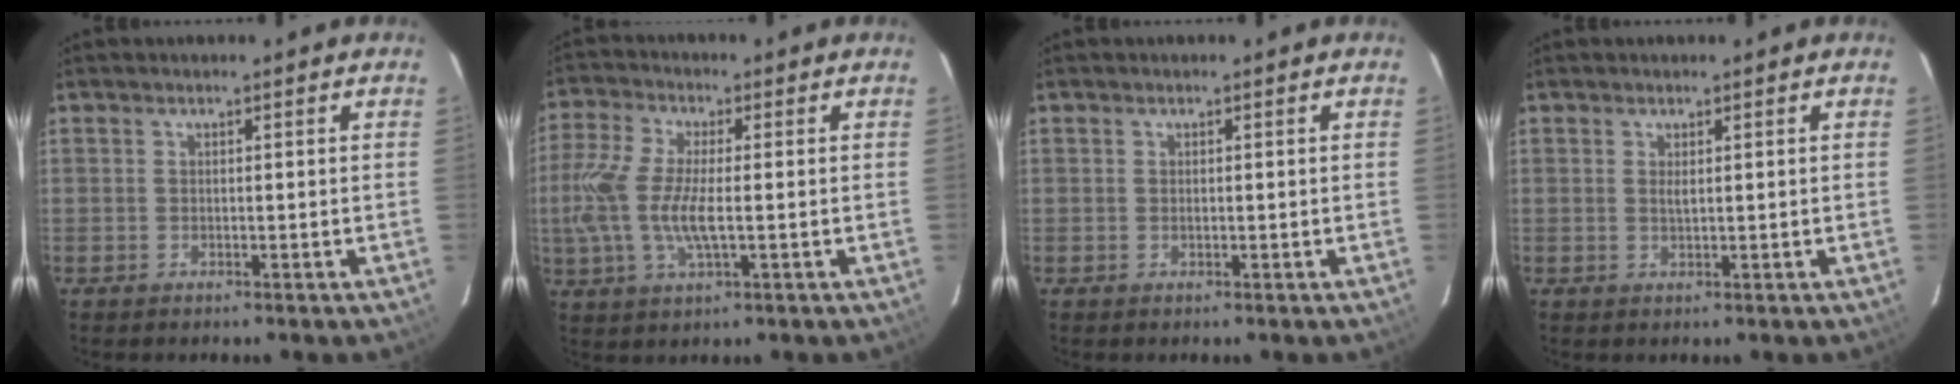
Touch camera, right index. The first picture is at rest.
{"total": 11.6, "force": [-1.0, 4.0, 10.9], "torque": [-0.236, -0.003, -0.023]}
{"total": 0.6, "force": [0.1, 0.4, 0.4], "torque": [-0.008, 0.001, 0.002]}
{"total": 1.0, "force": [0.4, 0.3, 0.9], "torque": [-0.017, 0.000, 0.007]}